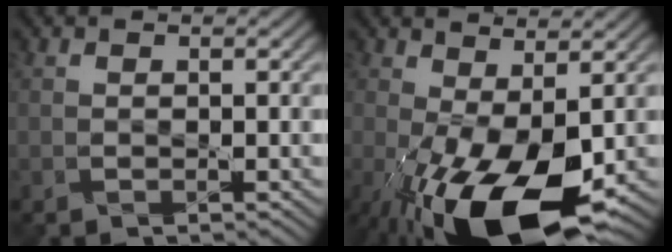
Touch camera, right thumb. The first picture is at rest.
{"total": 12.8, "force": [-4.1, 5.2, 10.9], "torque": [-0.215, -0.021, -0.065]}